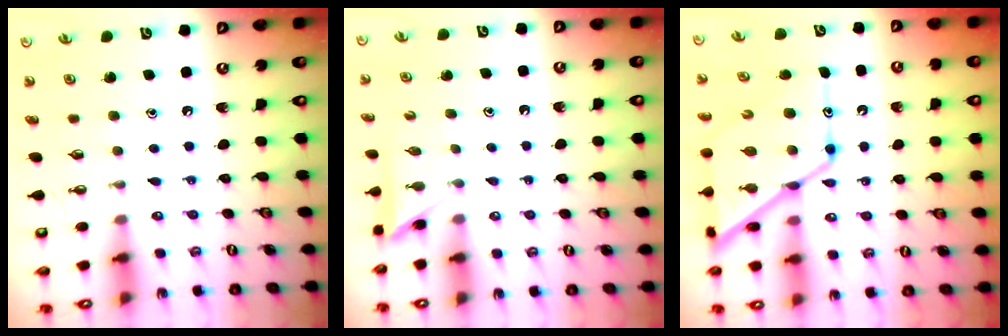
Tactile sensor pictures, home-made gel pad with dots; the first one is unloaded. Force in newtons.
{"total": 3.6, "press": 3.6, "slide": 0.4}
{"total": 17.5, "press": 17.4, "slide": 1.3}